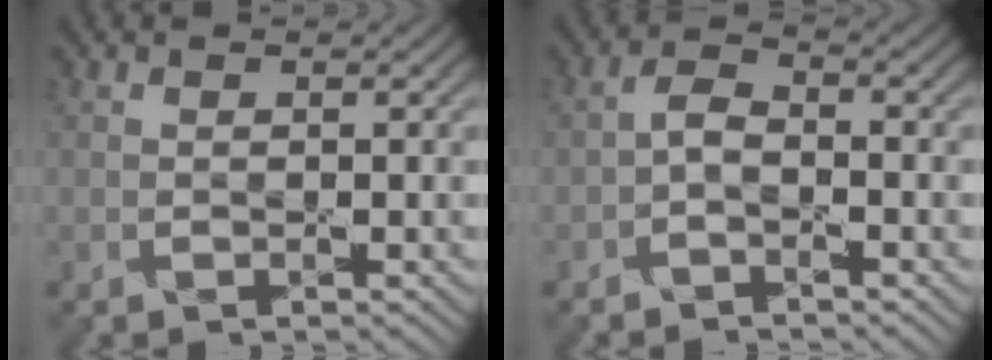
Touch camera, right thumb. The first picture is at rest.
{"total": 2.3, "force": [-1.2, 1.1, 1.6], "torque": [-0.032, 0.008, -0.031]}